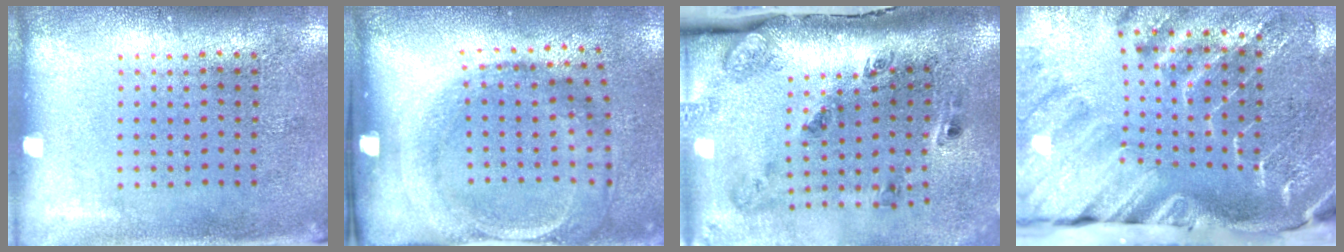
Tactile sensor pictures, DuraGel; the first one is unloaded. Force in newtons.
{"total": 1.9, "press": 1.2, "slide": 1.5}
{"total": 2.9, "press": 1.8, "slide": 2.3}
{"total": 4.5, "press": 3.3, "slide": 3.0}